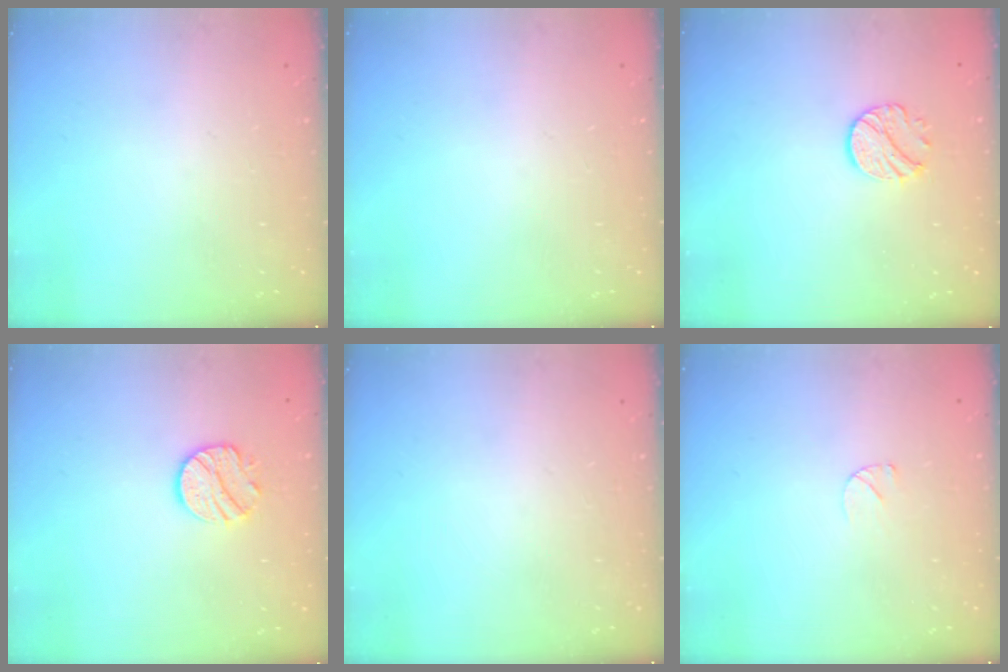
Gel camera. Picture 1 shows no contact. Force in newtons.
{"total": 0.0}
{"total": 8.5, "press": 8.5, "slide": 0.4}
{"total": 9.8, "press": 9.8, "slide": 0.7}
{"total": 0.0}
{"total": 3.8, "press": 3.8, "slide": 0.4}